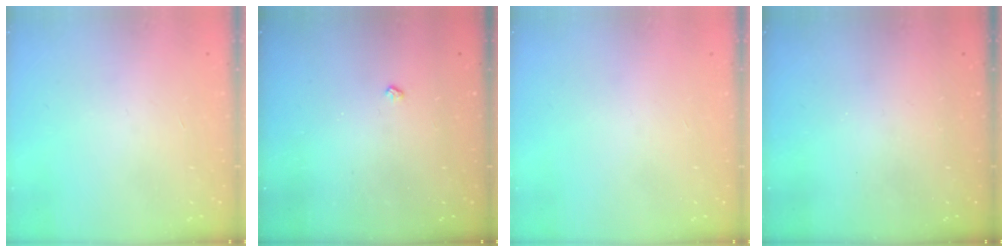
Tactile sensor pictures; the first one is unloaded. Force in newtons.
{"total": 2.5, "press": 2.4, "slide": 0.5}
{"total": 0.0}
{"total": 0.0}